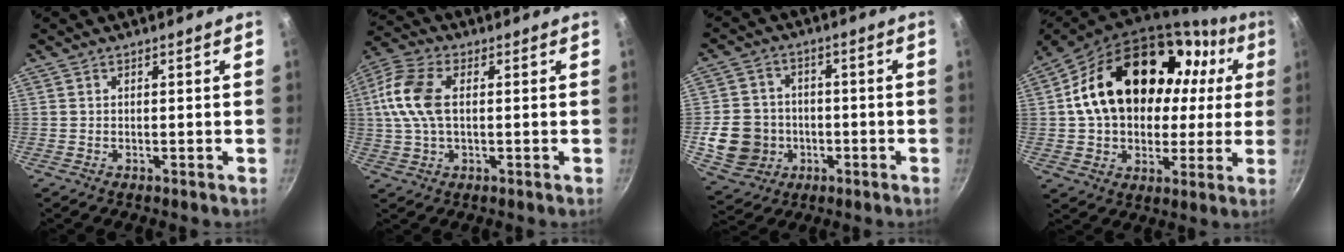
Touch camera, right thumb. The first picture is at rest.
{"total": 10.8, "force": [1.3, 6.2, 8.8], "torque": [-0.184, 0.019, 0.014]}
{"total": 11.2, "force": [-2.3, 10.1, 4.3], "torque": [-0.059, 0.022, -0.031]}
{"total": 26.5, "force": [5.8, 18.2, 18.3], "torque": [-0.292, 0.045, 0.105]}